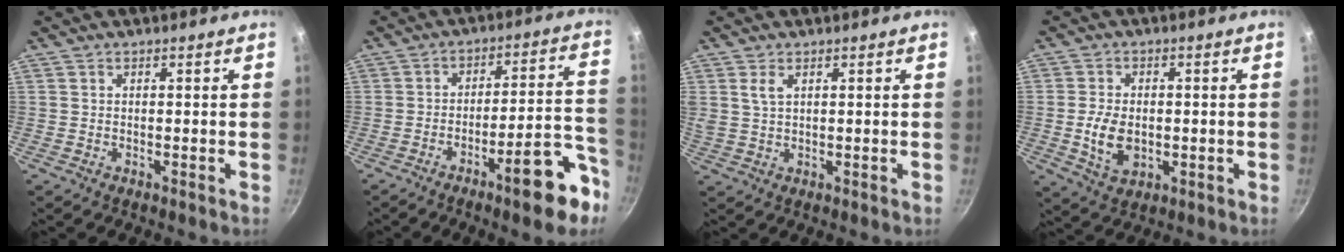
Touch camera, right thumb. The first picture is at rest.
{"total": 13.7, "force": [-7.6, 3.4, 10.8], "torque": [-0.129, 0.058, -0.104]}
{"total": 3.1, "force": [1.4, 1.4, 2.4], "torque": [-0.046, -0.003, 0.030]}
{"total": 7.7, "force": [-0.8, 5.2, 5.7], "torque": [-0.100, -0.001, -0.010]}